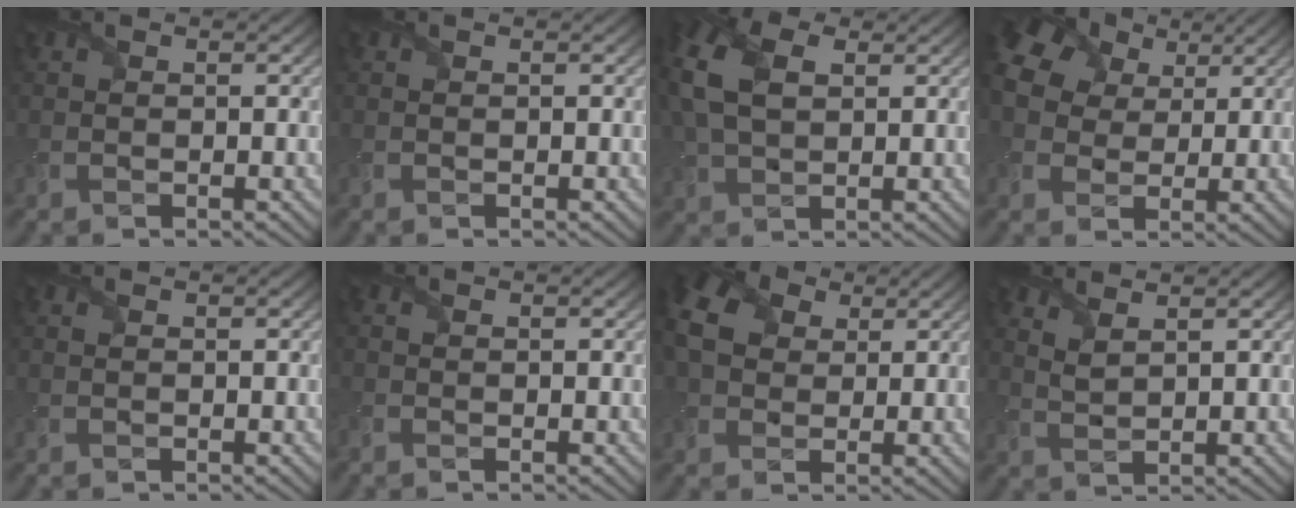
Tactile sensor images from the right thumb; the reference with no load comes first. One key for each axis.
{"total": 0.0}
{"total": 9.9, "fx": 2.5, "fy": 6.2, "fz": 7.3, "tx": -0.207, "ty": 0.018, "tz": 0.043}
{"total": 13.2, "fx": 5.1, "fy": 9.8, "fz": 7.2, "tx": -0.206, "ty": 0.039, "tz": 0.097}
{"total": 0.0}
{"total": 0.9, "fx": -0.4, "fy": 0.5, "fz": 0.5, "tx": -0.012, "ty": -0.003, "tz": -0.007}
{"total": 9.9, "fx": 3.0, "fy": 7.4, "fz": 5.8, "tx": -0.164, "ty": 0.012, "tz": 0.062}
{"total": 2.7, "fx": 2.0, "fy": 0.6, "fz": 1.7, "tx": -0.037, "ty": -0.003, "tz": 0.044}